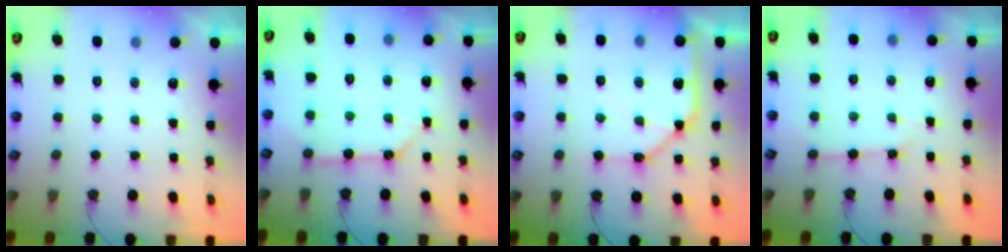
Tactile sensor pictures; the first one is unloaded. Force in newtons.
{"total": 11.0, "press": 11.0, "slide": 1.3}
{"total": 14.1, "press": 13.9, "slide": 1.8}
{"total": 3.7, "press": 3.6, "slide": 0.5}